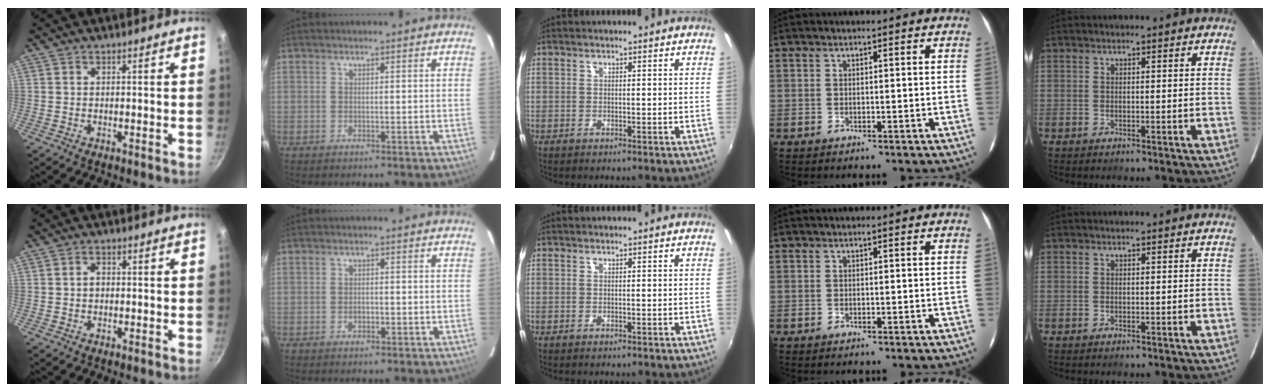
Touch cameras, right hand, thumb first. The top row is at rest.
{"thumb": {"total": 2.0, "force": [0.0, 1.5, 1.3], "torque": [-0.016, 0.009, -0.001]}, "index": {"total": 1.5, "force": [-0.7, 1.0, 0.9], "torque": [-0.018, 0.002, -0.011]}}